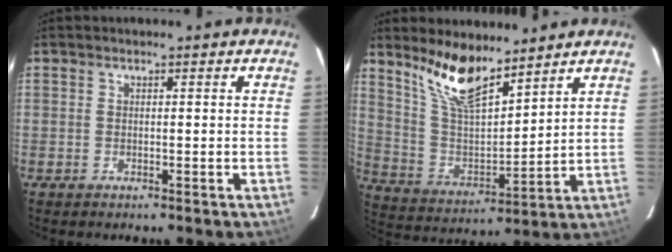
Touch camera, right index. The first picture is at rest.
{"total": 12.5, "force": [9.6, 3.6, 7.2], "torque": [-0.144, 0.000, 0.194]}